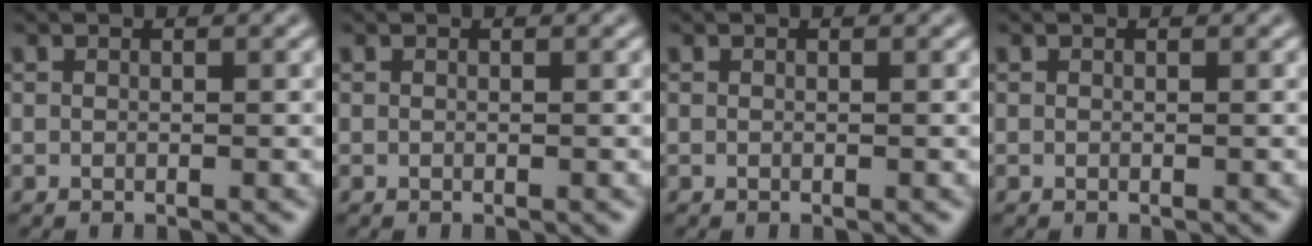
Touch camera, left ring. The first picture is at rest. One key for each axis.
{"total": 0.0}
{"total": 0.0}
{"total": 0.0}